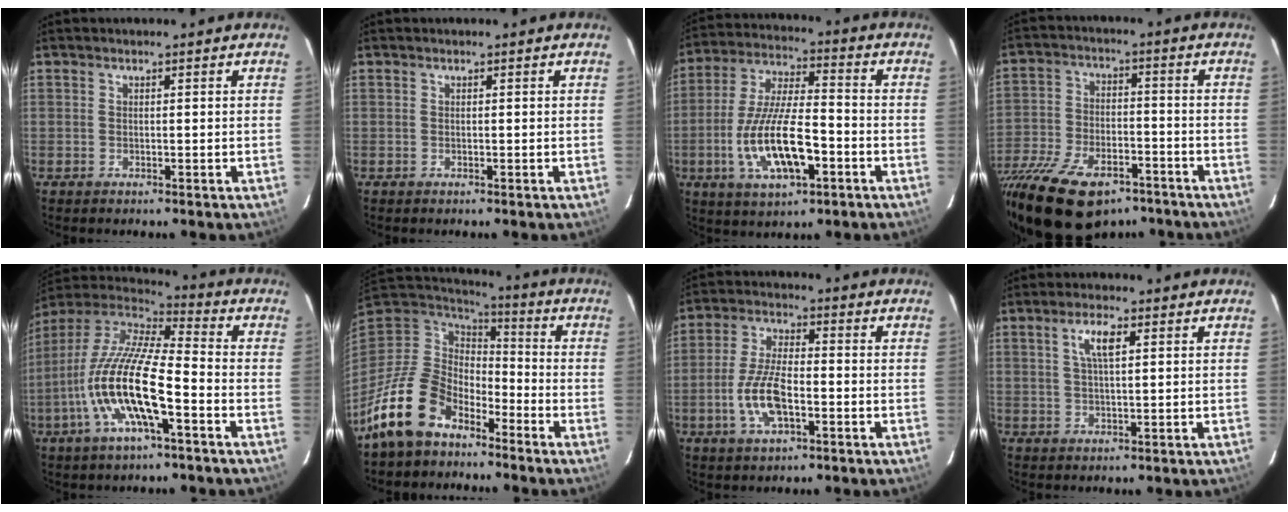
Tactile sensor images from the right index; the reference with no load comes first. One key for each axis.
{"total": 0.0}
{"total": 15.1, "fx": -5.2, "fy": 5.2, "fz": 13.2, "tx": -0.275, "ty": -0.011, "tz": -0.088}
{"total": 24.1, "fx": -15.9, "fy": 11.8, "fz": 13.7, "tx": -0.291, "ty": -0.036, "tz": -0.258}
{"total": 18.0, "fx": -6.4, "fy": 4.3, "fz": 16.2, "tx": -0.312, "ty": -0.022, "tz": -0.129}
{"total": 15.3, "fx": -10.1, "fy": 9.0, "fz": 6.9, "tx": -0.160, "ty": 0.004, "tz": -0.179}
{"total": 9.5, "fx": -3.1, "fy": 3.7, "fz": 8.2, "tx": -0.173, "ty": 0.000, "tz": -0.057}
{"total": 4.2, "fx": 1.6, "fy": 1.1, "fz": 3.7, "tx": -0.071, "ty": 0.006, "tz": 0.029}